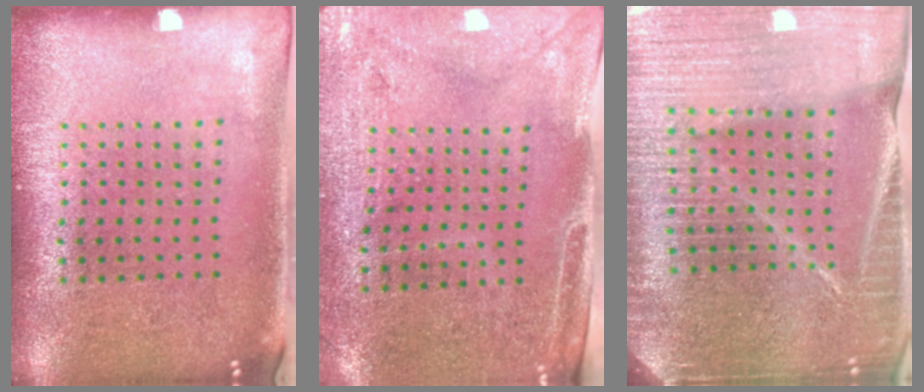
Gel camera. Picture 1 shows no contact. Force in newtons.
{"total": 2.9, "press": 2.5, "slide": 1.6}
{"total": 5.1, "press": 4.6, "slide": 2.2}